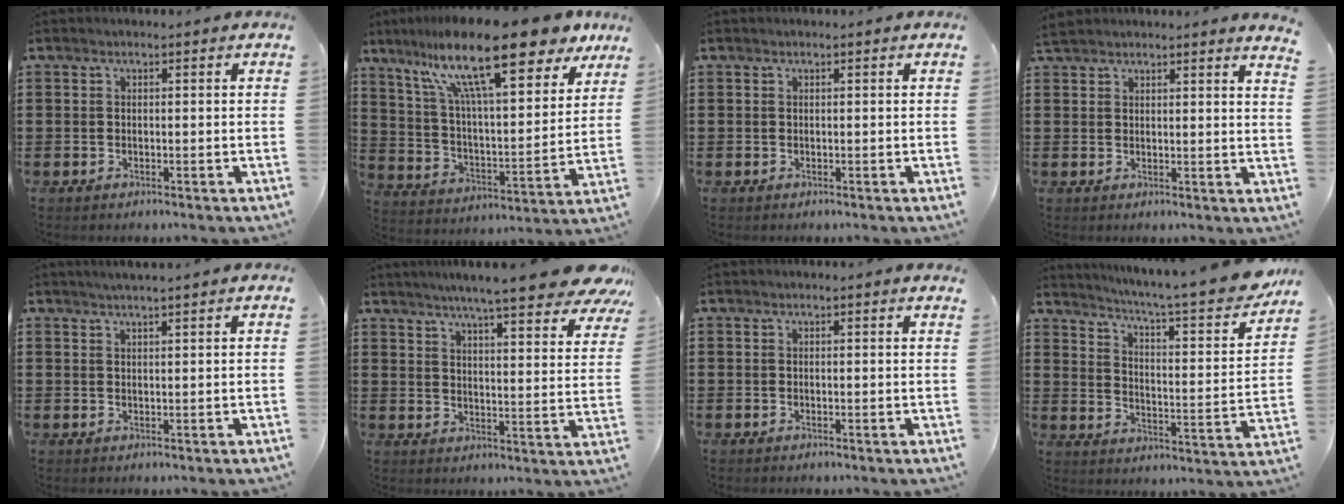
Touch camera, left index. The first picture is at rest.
{"total": 19.0, "force": [13.1, 3.6, 13.3], "torque": [-0.277, -0.060, 0.218]}
{"total": 0.0}
{"total": 3.1, "force": [3.0, -0.4, 0.6], "torque": [-0.021, -0.006, 0.059]}
{"total": 1.4, "force": [1.3, -0.3, 0.6], "torque": [-0.011, 0.001, 0.024]}
{"total": 8.3, "force": [7.0, 0.0, 4.5], "torque": [-0.095, -0.037, 0.119]}
{"total": 0.6, "force": [0.4, -0.1, 0.3], "torque": [-0.006, -0.002, 0.009]}
{"total": 7.2, "force": [5.9, -0.1, 4.2], "torque": [-0.089, -0.051, 0.090]}